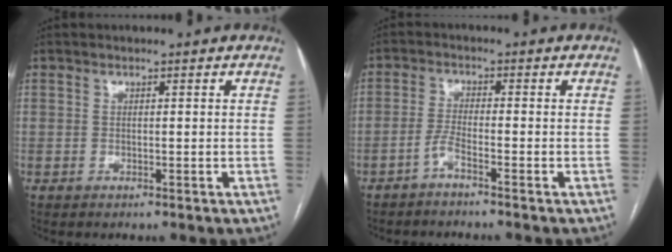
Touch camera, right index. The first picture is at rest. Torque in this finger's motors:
{"motor_torque": [0.33, -0.27, 0.04, 0.02]}